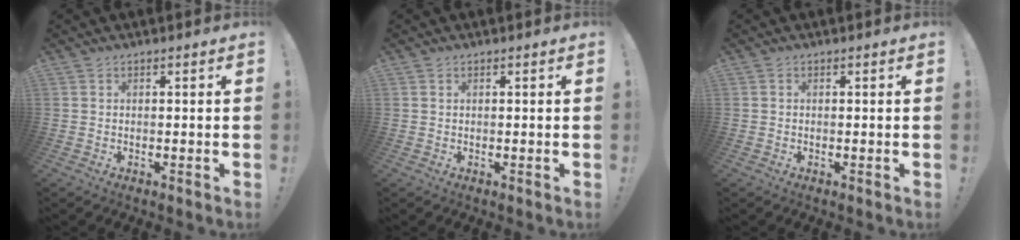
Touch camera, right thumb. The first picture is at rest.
{"total": 0.0}
{"total": 0.0}